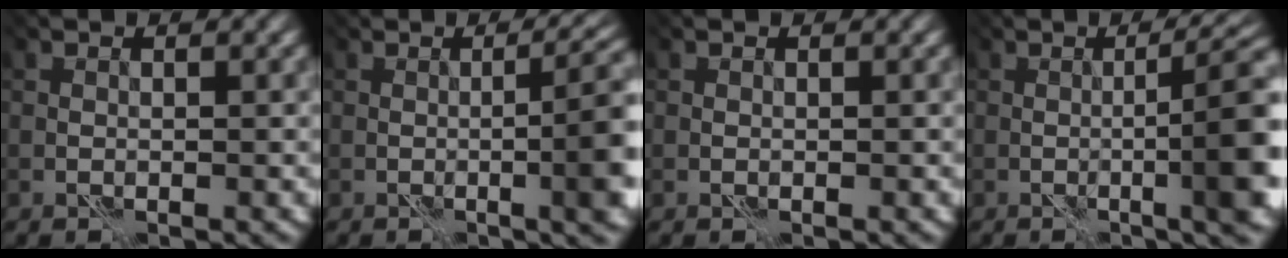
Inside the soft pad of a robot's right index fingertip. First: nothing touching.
{"total": 6.7, "force": [-0.4, 1.5, 6.5], "torque": [-0.061, 0.010, -0.003]}
{"total": 0.0}
{"total": 8.0, "force": [-0.5, 1.4, 7.9], "torque": [-0.083, 0.015, -0.005]}